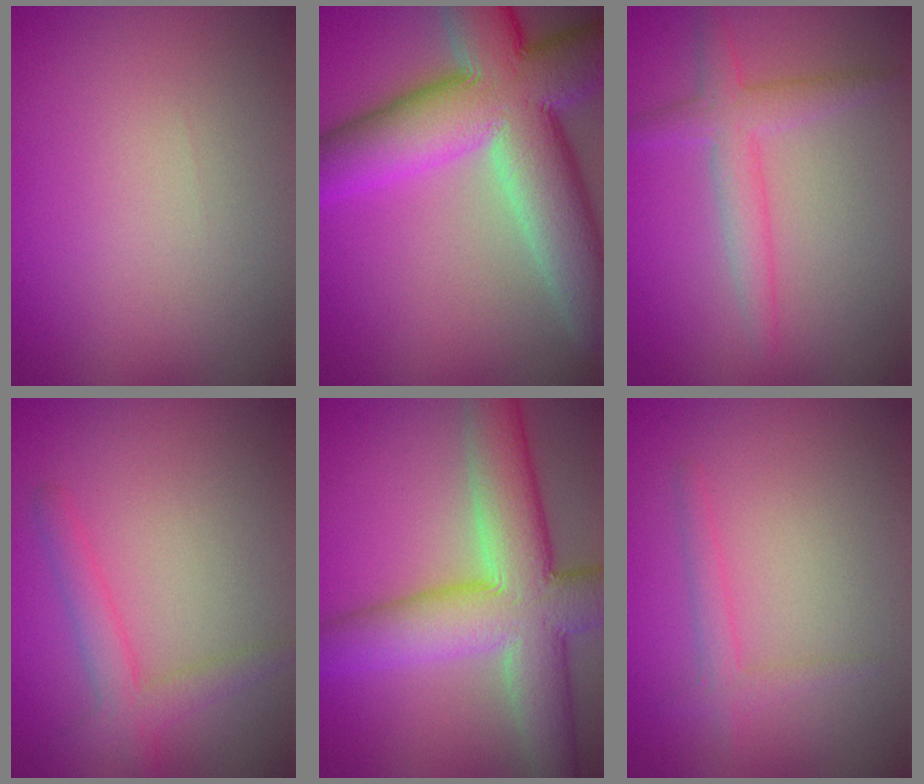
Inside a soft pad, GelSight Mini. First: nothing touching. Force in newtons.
{"total": 13.8, "press": 13.8, "slide": 0.9}
{"total": 3.0, "press": 3.0, "slide": 0.1}
{"total": 2.5, "press": 2.5, "slide": 0.1}
{"total": 10.2, "press": 10.2, "slide": 0.8}
{"total": 1.5, "press": 1.5, "slide": 0.1}